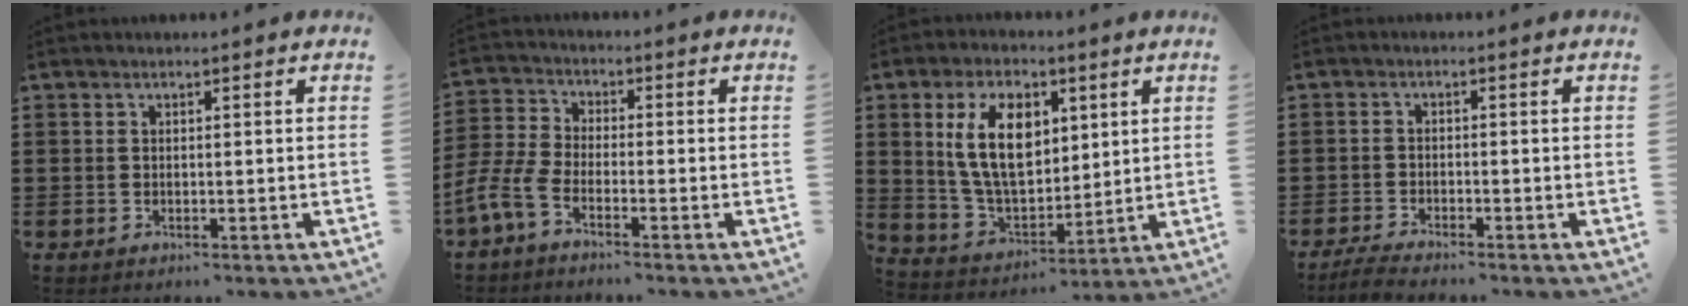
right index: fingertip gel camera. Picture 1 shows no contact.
{"total": 4.9, "force": [-3.5, 1.4, 3.1], "torque": [-0.106, -0.019, -0.077]}
{"total": 12.2, "force": [3.9, 7.2, 9.1], "torque": [-0.205, 0.012, 0.069]}
{"total": 2.4, "force": [-2.3, 0.0, 0.5], "torque": [-0.016, 0.000, -0.049]}